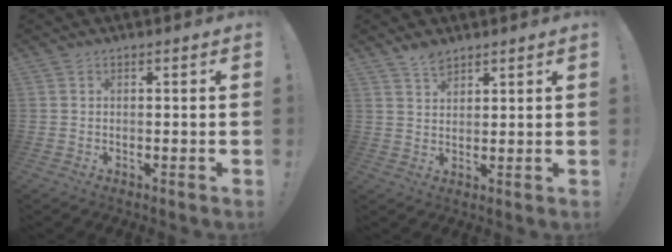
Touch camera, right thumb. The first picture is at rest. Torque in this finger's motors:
{"motor_torque": [-0.49, 0.65, 0.38, 0.18, -0.01]}